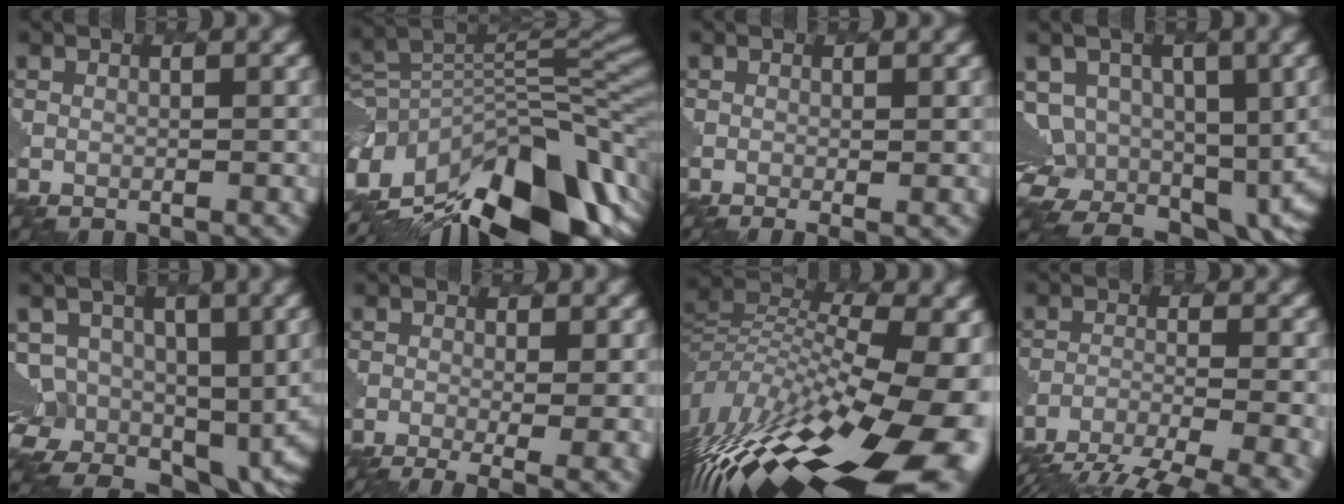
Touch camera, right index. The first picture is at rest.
{"total": 15.7, "force": [-7.4, 7.4, 11.8], "torque": [-0.223, -0.003, -0.126]}
{"total": 2.4, "force": [-0.6, 0.7, 2.2], "torque": [-0.030, 0.005, -0.003]}
{"total": 11.7, "force": [-1.7, 9.5, 6.6], "torque": [-0.123, 0.009, -0.029]}
{"total": 8.5, "force": [-0.7, 6.8, 5.0], "torque": [-0.095, 0.003, -0.010]}
{"total": 6.2, "force": [-2.1, 2.4, 5.3], "torque": [-0.072, -0.007, -0.018]}
{"total": 17.7, "force": [-6.7, 7.7, 14.5], "torque": [-0.254, 0.007, -0.105]}
{"total": 9.2, "force": [-7.6, 2.3, 4.6], "torque": [-0.093, -0.020, -0.110]}